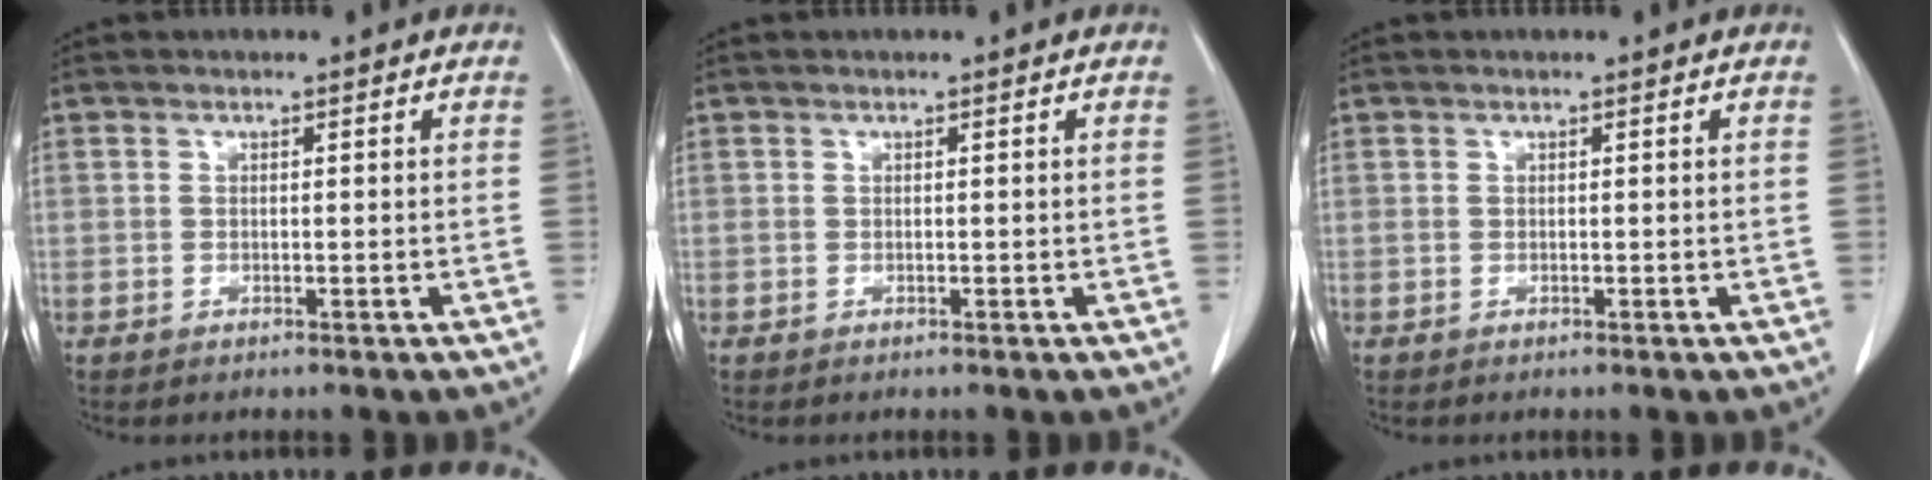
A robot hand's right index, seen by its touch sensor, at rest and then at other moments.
{"total": 0.0}
{"total": 0.0}